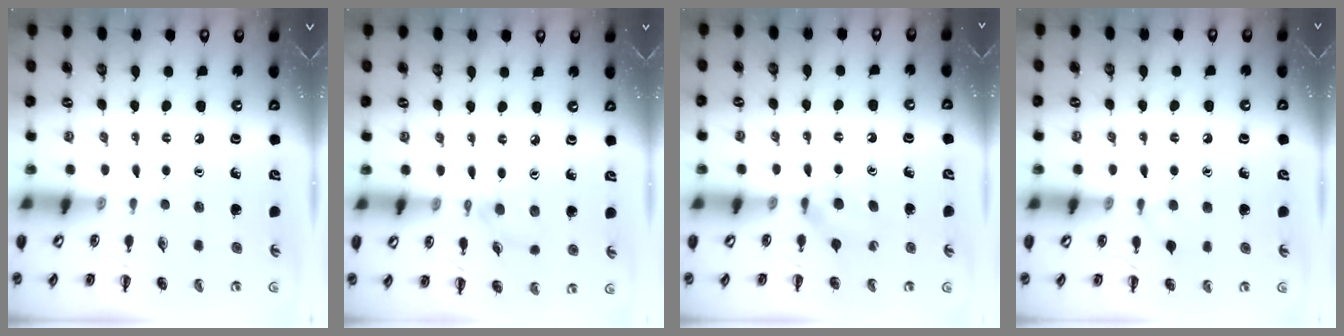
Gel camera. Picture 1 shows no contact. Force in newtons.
{"total": 3.5, "press": 3.2, "slide": 1.4}
{"total": 6.1, "press": 5.8, "slide": 1.9}
{"total": 6.1, "press": 5.8, "slide": 1.7}